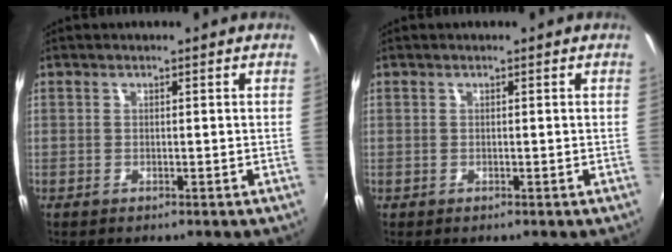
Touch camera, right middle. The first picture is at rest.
{"total": 0.0}